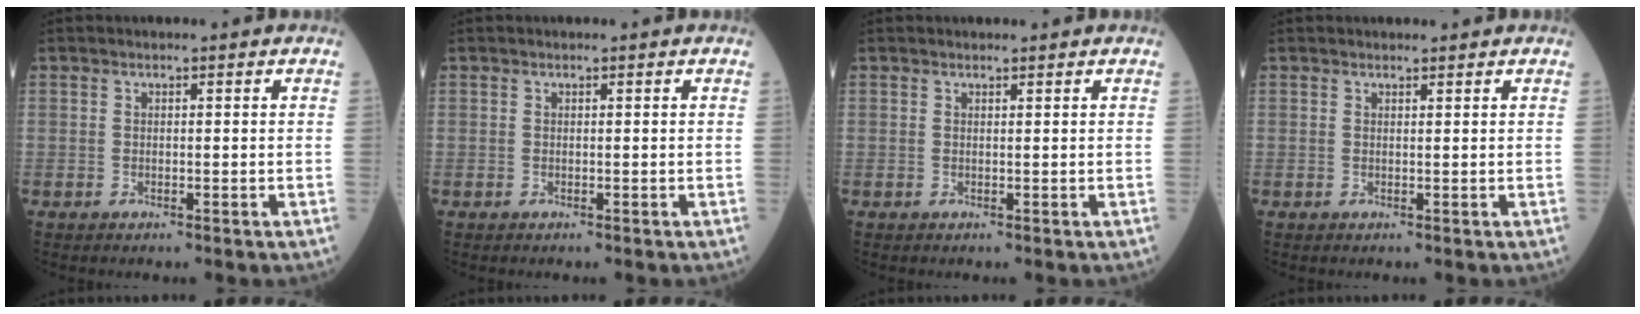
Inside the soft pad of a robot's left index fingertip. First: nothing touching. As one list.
[{"total": 0.0}, {"total": 1.0, "force": [1.0, 0.0, 0.1], "torque": [-0.009, 0.005, 0.016]}, {"total": 1.3, "force": [1.3, 0.1, 0.1], "torque": [-0.009, 0.005, 0.020]}]